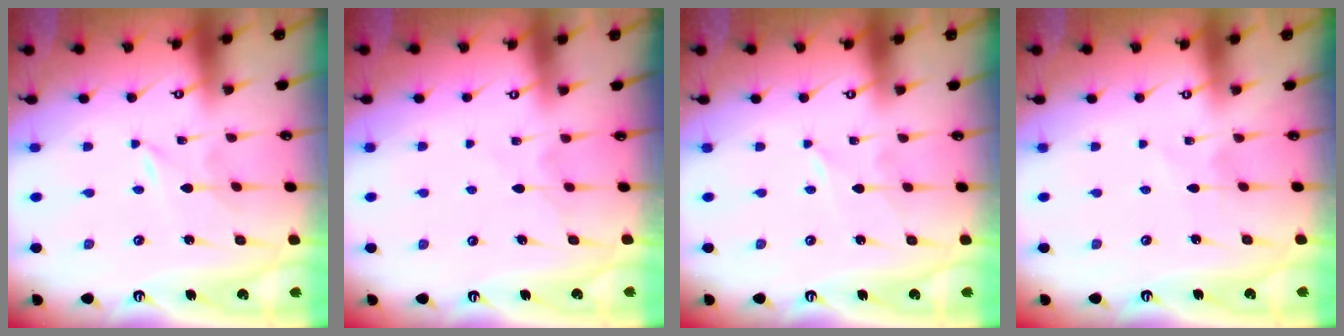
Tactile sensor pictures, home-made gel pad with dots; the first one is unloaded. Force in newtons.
{"total": 6.2, "press": 6.1, "slide": 0.6}
{"total": 0.8, "press": 0.8, "slide": 0.1}
{"total": 2.4, "press": 2.4, "slide": 0.2}